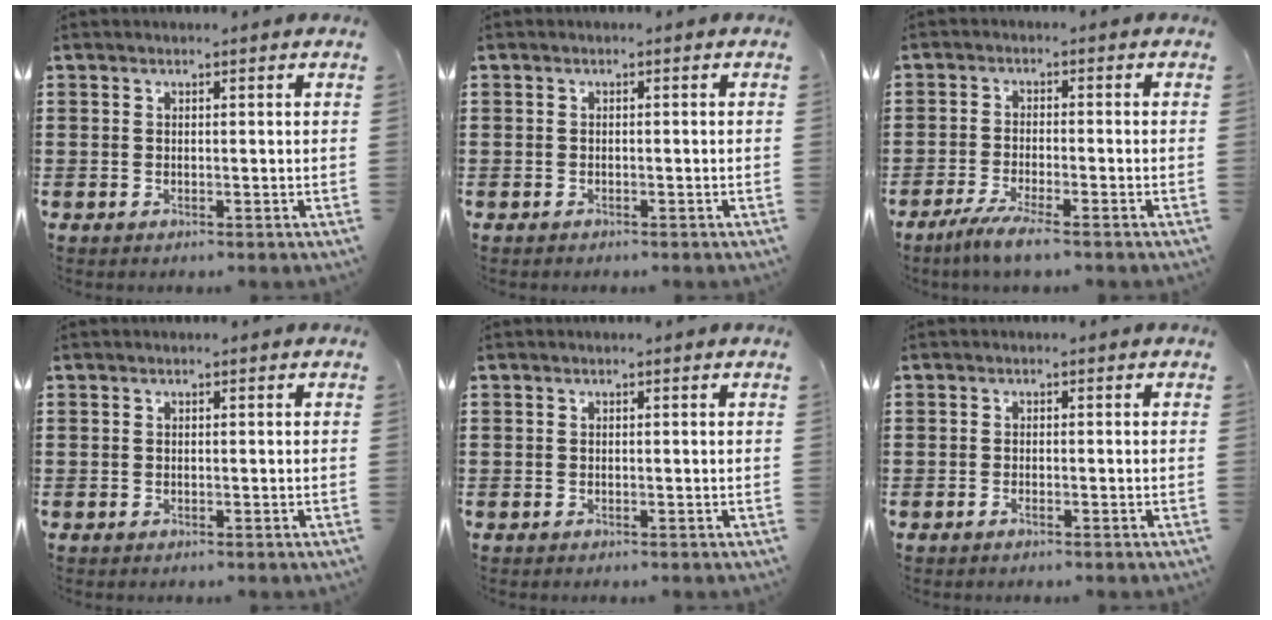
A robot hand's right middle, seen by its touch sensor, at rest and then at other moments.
{"total": 0.6, "force": [-0.6, 0.2, -0.1], "torque": [0.002, 0.001, -0.014]}
{"total": 4.1, "force": [-3.4, 0.0, 2.4], "torque": [-0.052, -0.014, -0.066]}
{"total": 0.0}
{"total": 0.0}
{"total": 0.7, "force": [-0.5, 0.1, 0.4], "torque": [-0.010, -0.003, -0.009]}